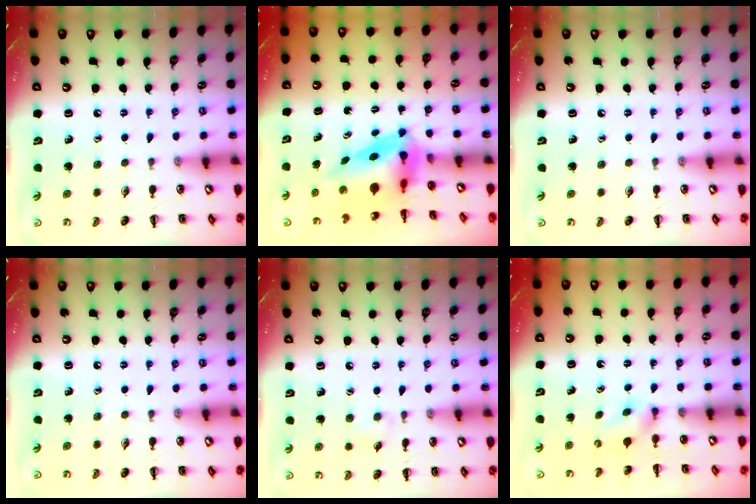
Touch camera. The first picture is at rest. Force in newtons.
{"total": 5.4, "press": 5.2, "slide": 1.5}
{"total": 0.0}
{"total": 0.0}
{"total": 4.7, "press": 4.4, "slide": 1.7}
{"total": 2.9, "press": 2.8, "slide": 0.9}